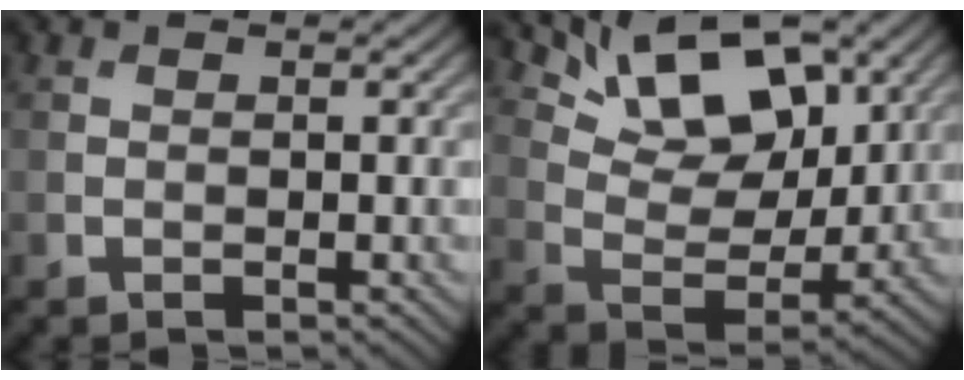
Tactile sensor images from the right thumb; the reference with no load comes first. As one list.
[{"total": 12.8, "force": [8.0, 5.9, 8.0], "torque": [-0.141, -0.007, 0.123]}]